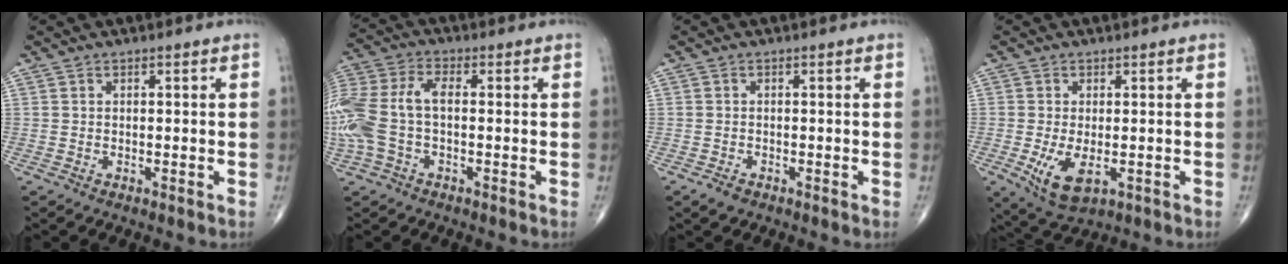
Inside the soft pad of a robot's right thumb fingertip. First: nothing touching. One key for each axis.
{"total": 14.3, "fx": -1.4, "fy": 8.1, "fz": 11.7, "tx": -0.295, "ty": 0.027, "tz": -0.026}
{"total": 1.7, "fx": -1.2, "fy": 1.0, "fz": 0.8, "tx": -0.012, "ty": 0.001, "tz": -0.021}
{"total": 6.8, "fx": -1.8, "fy": 3.4, "fz": 5.6, "tx": -0.107, "ty": -0.014, "tz": -0.023}